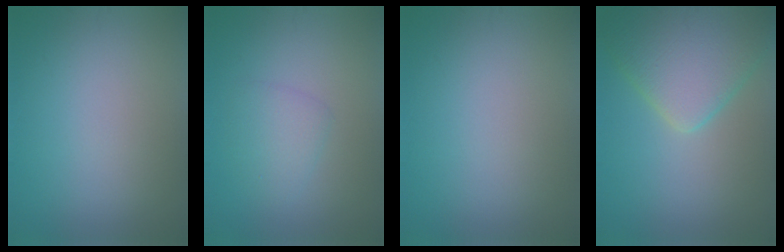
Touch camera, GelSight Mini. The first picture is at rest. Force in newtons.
{"total": 2.0, "press": 2.0, "slide": 0.2}
{"total": 0.0}
{"total": 6.7, "press": 6.7, "slide": 0.3}